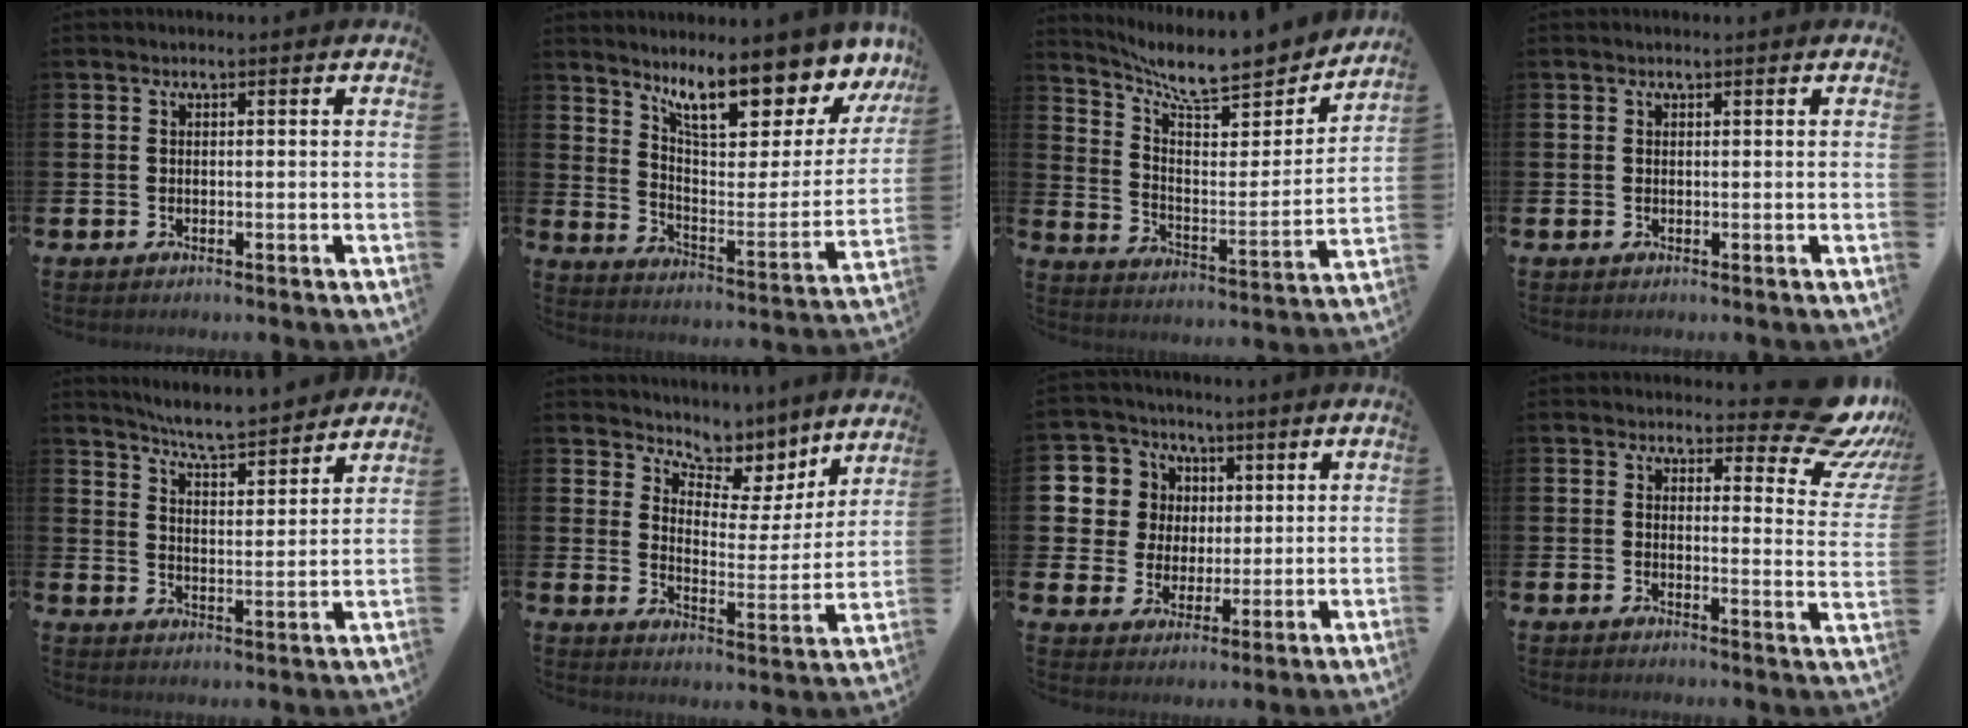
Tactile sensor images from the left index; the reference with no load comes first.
{"total": 12.6, "force": [10.5, 3.7, 5.8], "torque": [-0.114, -0.084, 0.179]}
{"total": 9.4, "force": [8.6, 1.8, 3.4], "torque": [-0.082, -0.071, 0.142]}
{"total": 0.0}
{"total": 6.7, "force": [6.5, -0.2, 1.5], "torque": [-0.047, -0.050, 0.111]}
{"total": 7.3, "force": [6.6, 2.9, 1.1], "torque": [-0.051, -0.057, 0.113]}
{"total": 7.3, "force": [2.4, 6.8, 0.9], "torque": [-0.050, 0.007, 0.046]}
{"total": 8.3, "force": [6.6, 3.2, 3.8], "torque": [-0.034, -0.058, 0.107]}